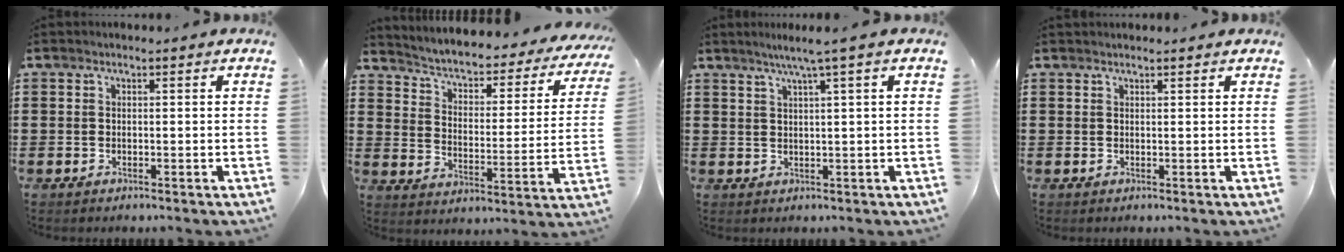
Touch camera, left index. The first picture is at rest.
{"total": 2.8, "force": [2.4, 0.7, 1.2], "torque": [-0.041, -0.029, 0.029]}
{"total": 3.0, "force": [1.7, -0.6, 2.4], "torque": [-0.049, -0.002, 0.027]}
{"total": 0.7, "force": [0.7, 0.1, -0.1], "torque": [-0.001, 0.001, 0.013]}